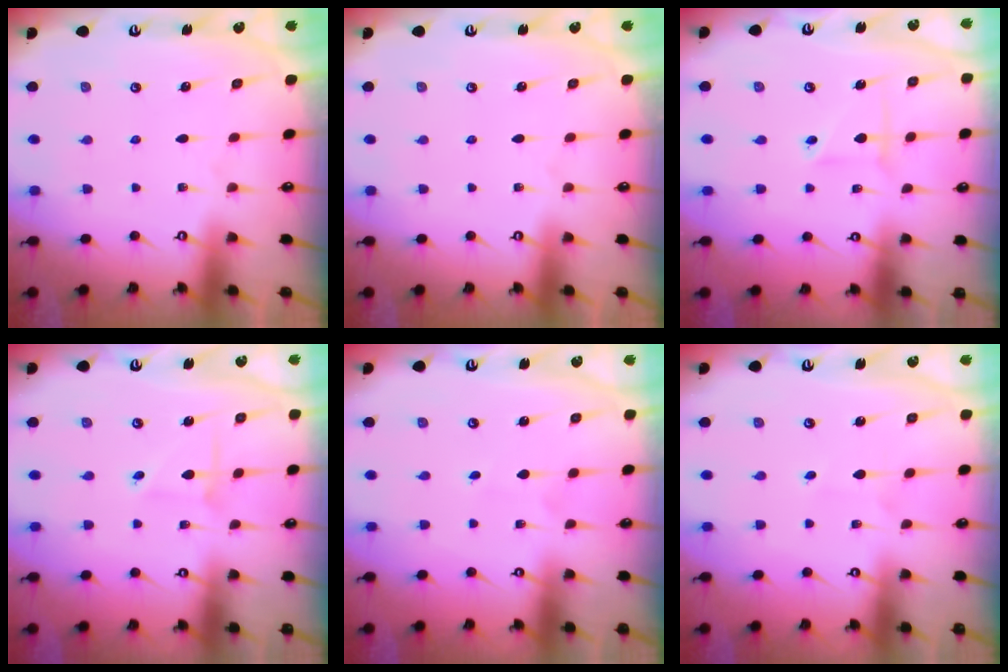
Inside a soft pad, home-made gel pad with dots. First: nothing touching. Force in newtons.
{"total": 0.0}
{"total": 2.9, "press": 2.9, "slide": 0.2}
{"total": 2.3, "press": 2.3, "slide": 0.2}
{"total": 1.1, "press": 1.1, "slide": 0.1}
{"total": 1.6, "press": 1.6, "slide": 0.1}